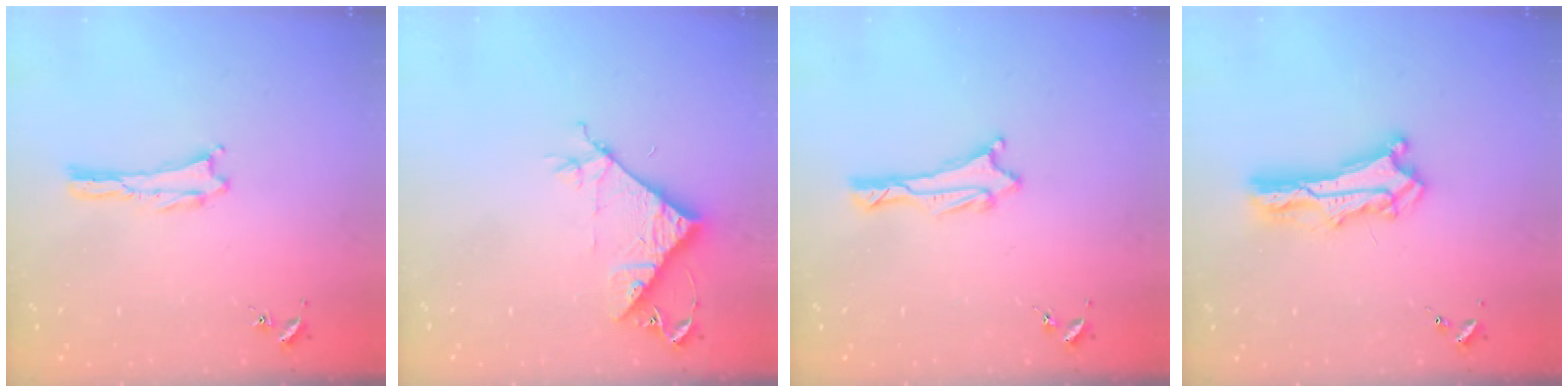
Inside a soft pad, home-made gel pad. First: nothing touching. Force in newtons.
{"total": 8.1, "press": 8.1, "slide": 0.5}
{"total": 1.5, "press": 1.5, "slide": 0.2}
{"total": 6.7, "press": 6.7, "slide": 0.5}